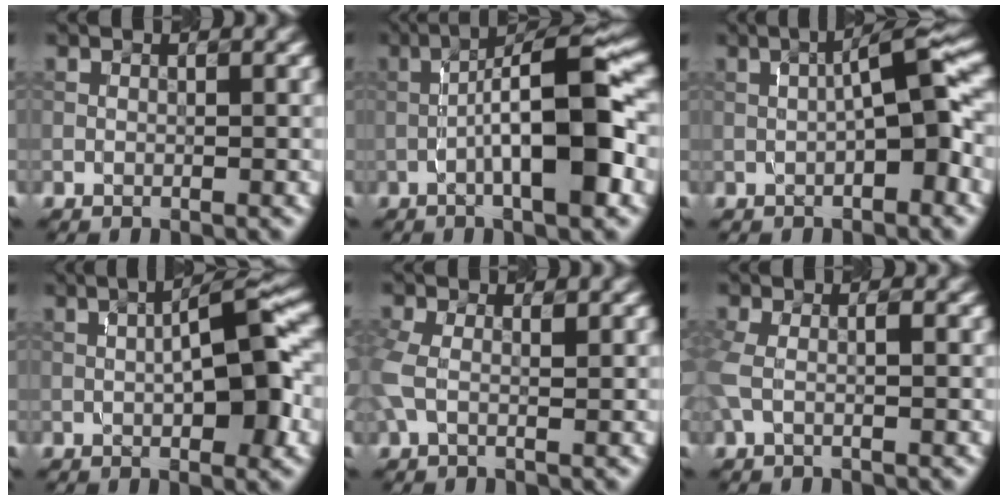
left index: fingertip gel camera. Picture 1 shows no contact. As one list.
[{"total": 9.5, "force": [-2.2, 1.8, 9.0], "torque": [-0.129, 0.025, -0.042]}, {"total": 5.9, "force": [-0.2, 1.3, 5.7], "torque": [-0.089, 0.015, -0.006]}, {"total": 7.3, "force": [0.1, 1.9, 7.1], "torque": [-0.104, 0.009, -0.002]}, {"total": 3.0, "force": [0.2, 1.6, 2.5], "torque": [-0.070, 0.001, -0.003]}, {"total": 2.3, "force": [-0.1, 0.8, 2.1], "torque": [-0.056, -0.003, -0.008]}]